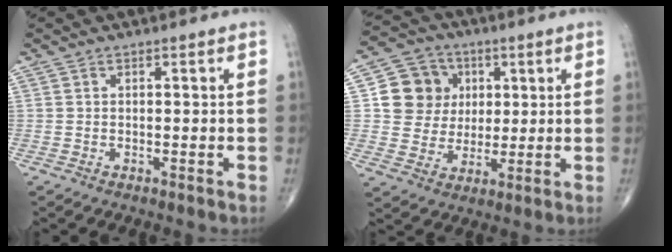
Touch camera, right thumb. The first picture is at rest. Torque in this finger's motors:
{"motor_torque": [0.00, 0.54, 0.00, -0.20, 0.00]}